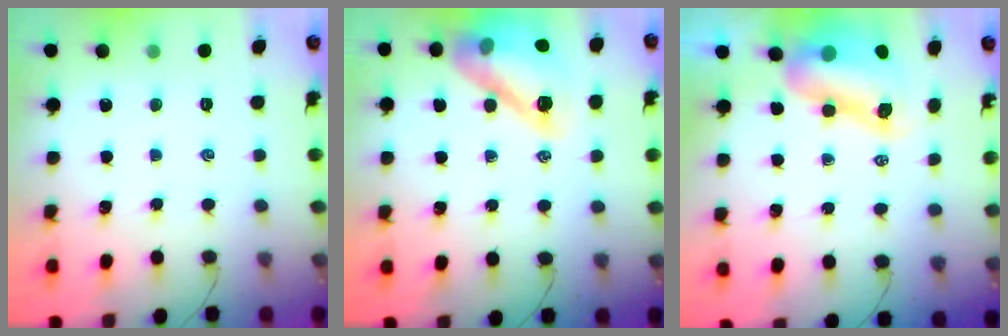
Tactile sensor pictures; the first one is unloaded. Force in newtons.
{"total": 17.4, "press": 17.4, "slide": 1.4}
{"total": 10.2, "press": 9.8, "slide": 2.7}